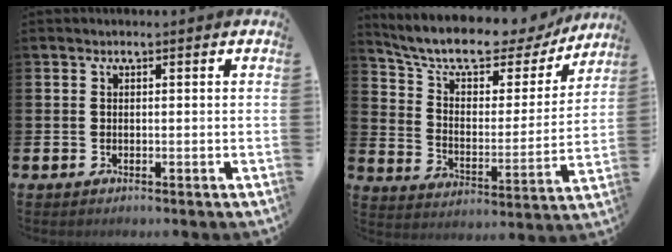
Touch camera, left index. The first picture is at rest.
{"total": 10.4, "force": [8.8, 3.5, 4.4], "torque": [-0.110, -0.058, 0.146]}